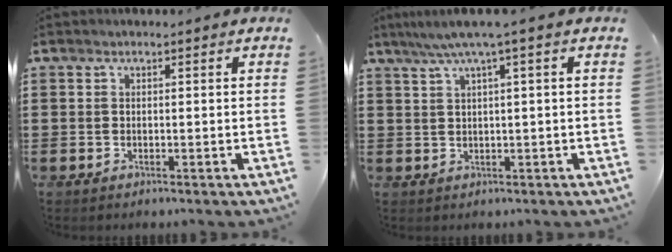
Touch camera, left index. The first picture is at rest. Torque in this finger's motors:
{"motor_torque": [0.36, -0.60, 0.37, 0.12]}